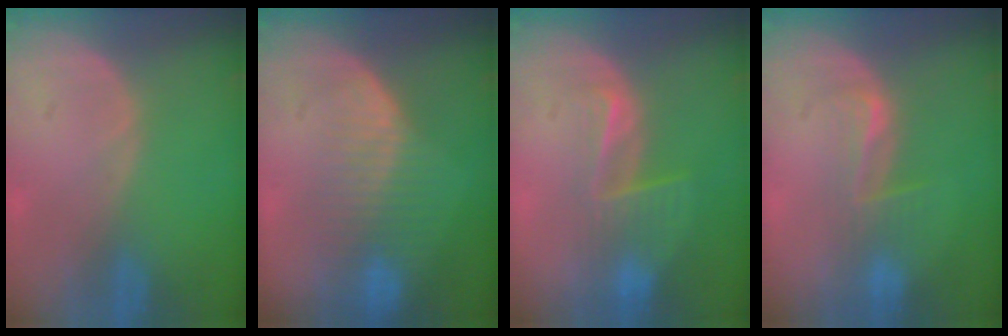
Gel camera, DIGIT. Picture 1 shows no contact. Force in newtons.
{"total": 8.5, "press": 7.2, "slide": 4.5}
{"total": 6.6, "press": 5.6, "slide": 3.5}
{"total": 4.0, "press": 3.7, "slide": 1.6}